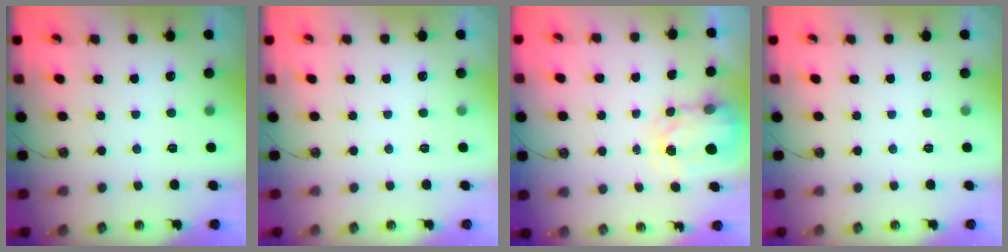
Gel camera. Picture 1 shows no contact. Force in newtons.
{"total": 0.0}
{"total": 3.8, "press": 3.7, "slide": 0.5}
{"total": 0.0}